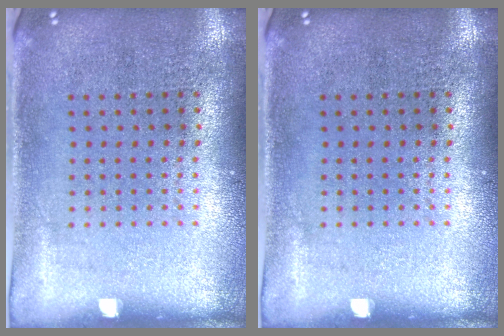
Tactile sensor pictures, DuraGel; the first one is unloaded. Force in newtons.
{"total": 0.0}